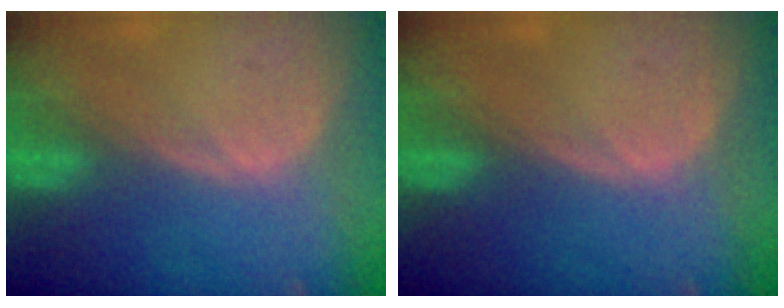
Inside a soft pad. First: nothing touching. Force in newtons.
{"total": 0.0}